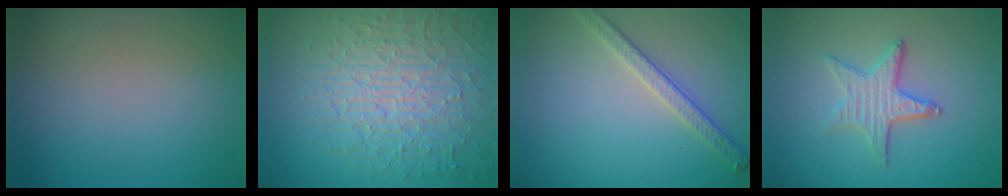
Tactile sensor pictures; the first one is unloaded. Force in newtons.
{"total": 8.8, "press": 6.2, "slide": 6.2}
{"total": 2.8, "press": 2.7, "slide": 0.8}
{"total": 3.2, "press": 2.8, "slide": 1.5}